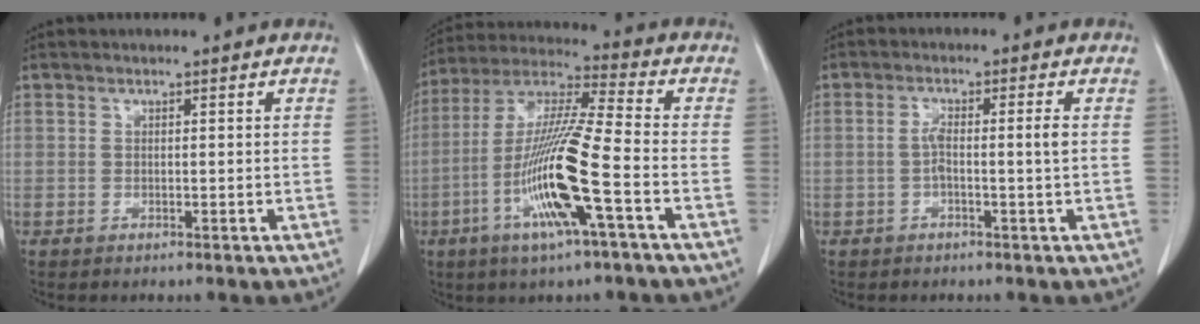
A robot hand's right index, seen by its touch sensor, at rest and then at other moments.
{"total": 15.8, "force": [-5.3, 0.1, 14.9], "torque": [-0.303, -0.012, -0.106]}
{"total": 3.4, "force": [-0.4, -0.1, 3.3], "torque": [-0.063, 0.008, -0.007]}